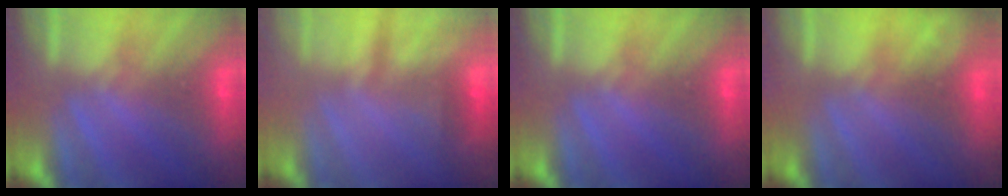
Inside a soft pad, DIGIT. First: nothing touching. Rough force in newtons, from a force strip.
{"total": 2.3}
{"total": 0.0}
{"total": 1.8}